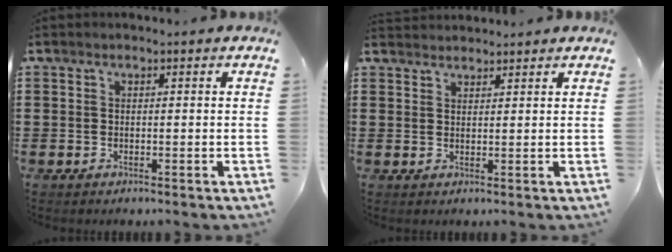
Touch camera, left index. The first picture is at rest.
{"total": 1.8, "force": [1.8, 0.2, -0.1], "torque": [-0.003, 0.000, 0.036]}